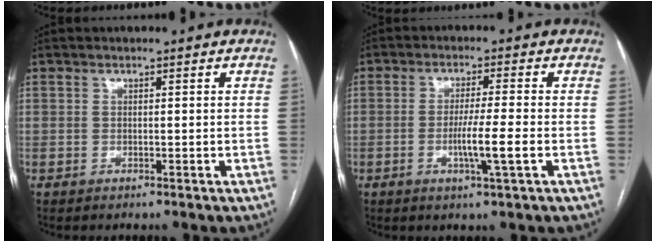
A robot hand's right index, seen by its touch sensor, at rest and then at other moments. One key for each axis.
{"total": 5.7, "fx": -1.6, "fy": -0.5, "fz": 5.5, "tx": -0.097, "ty": -0.010, "tz": -0.029}